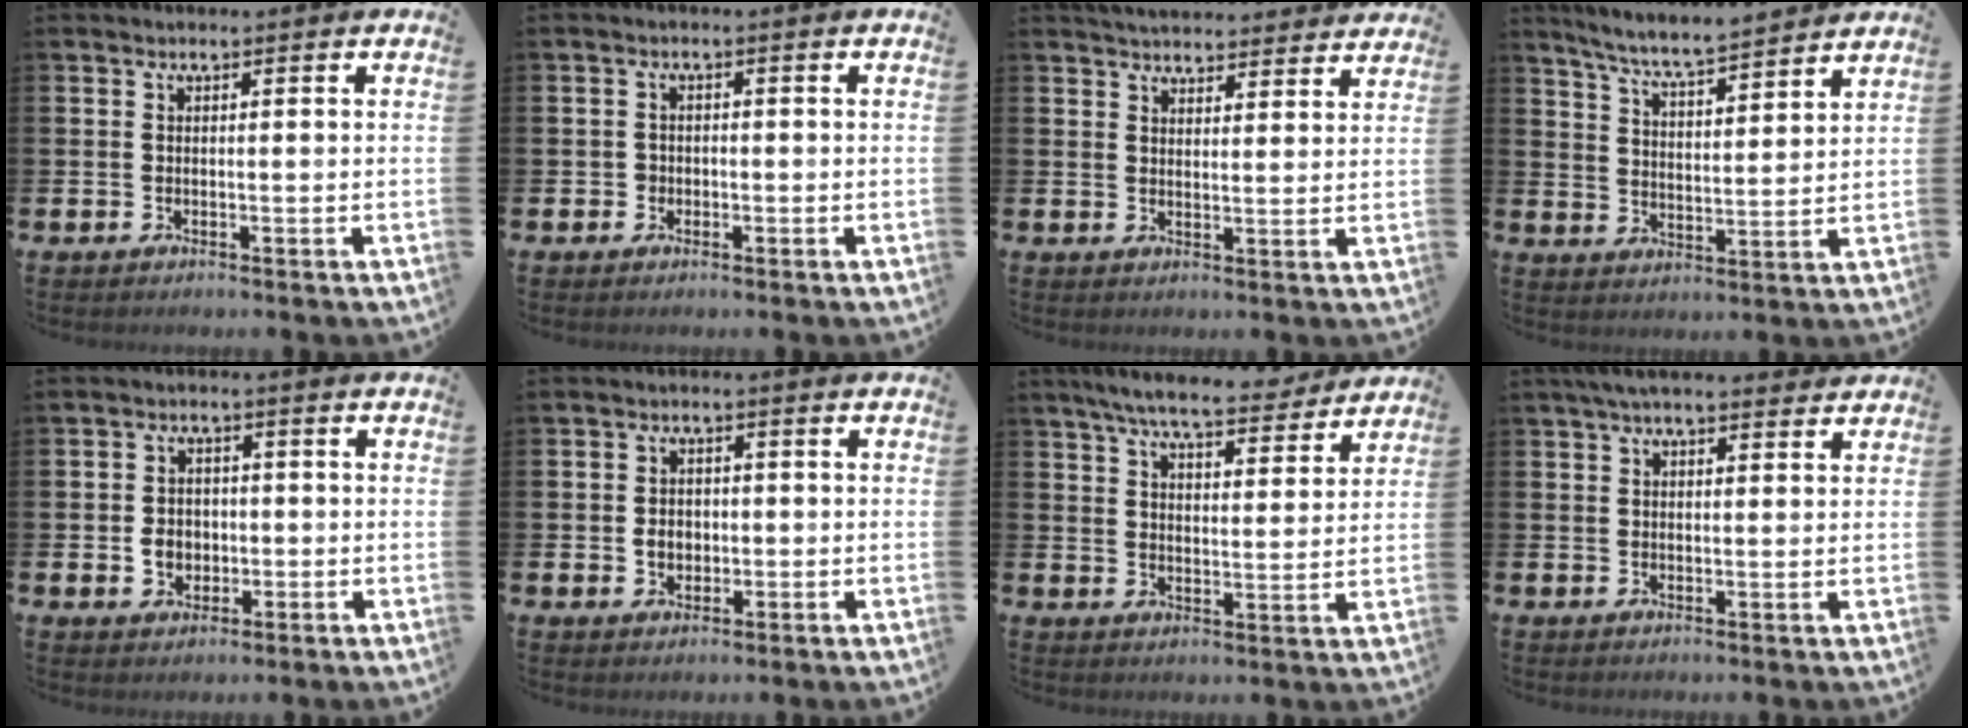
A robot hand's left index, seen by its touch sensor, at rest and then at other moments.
{"total": 1.3, "force": [-0.4, 1.2, 0.2], "torque": [-0.003, 0.004, -0.012]}
{"total": 4.3, "force": [4.3, 0.4, 0.0], "torque": [-0.003, -0.027, 0.076]}
{"total": 6.5, "force": [6.2, -0.1, 1.9], "torque": [-0.057, -0.043, 0.107]}
{"total": 3.5, "force": [-0.5, 2.9, 1.8], "torque": [-0.023, 0.000, -0.017]}
{"total": 2.6, "force": [-0.2, 2.2, 1.4], "torque": [-0.012, 0.000, -0.011]}
{"total": 7.5, "force": [6.8, 1.1, 2.7], "torque": [-0.063, -0.038, 0.118]}
{"total": 3.8, "force": [3.3, 0.9, 1.8], "torque": [-0.039, -0.004, 0.058]}